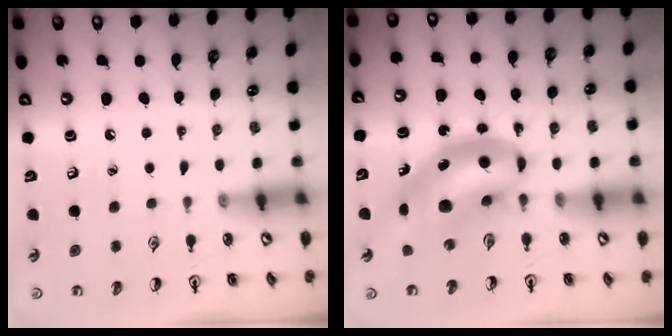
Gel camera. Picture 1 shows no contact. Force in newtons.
{"total": 11.4, "press": 10.9, "slide": 3.3}